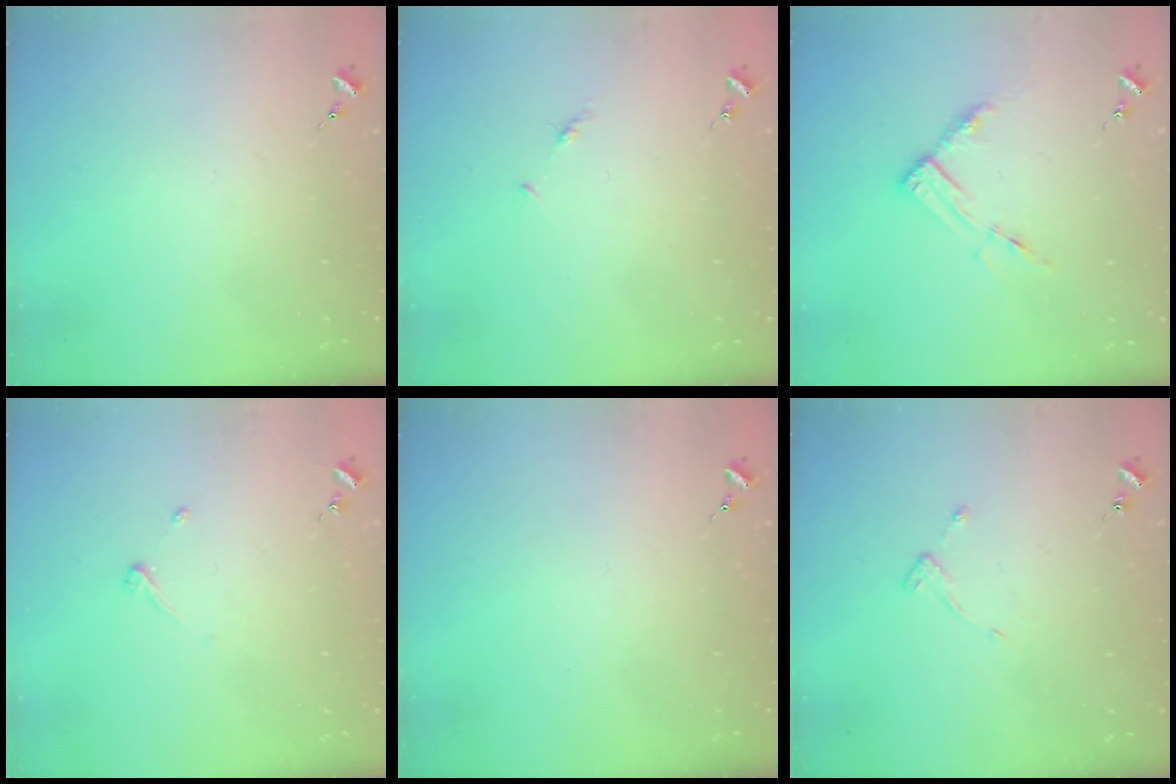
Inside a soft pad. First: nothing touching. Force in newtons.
{"total": 3.9, "press": 3.8, "slide": 0.5}
{"total": 9.3, "press": 9.2, "slide": 1.0}
{"total": 3.2, "press": 3.2, "slide": 0.5}
{"total": 0.0}
{"total": 3.6, "press": 3.6, "slide": 0.6}